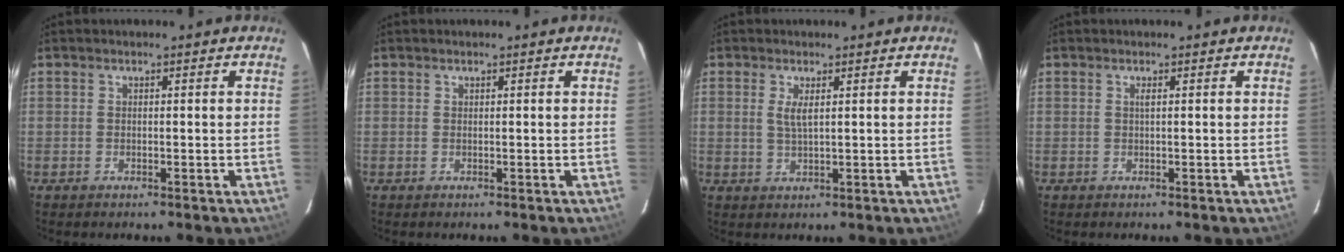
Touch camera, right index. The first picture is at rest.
{"total": 0.0}
{"total": 2.7, "force": [0.8, 0.6, 2.5], "torque": [-0.050, -0.004, 0.014]}
{"total": 0.6, "force": [0.2, -0.1, 0.5], "torque": [-0.011, 0.001, 0.002]}